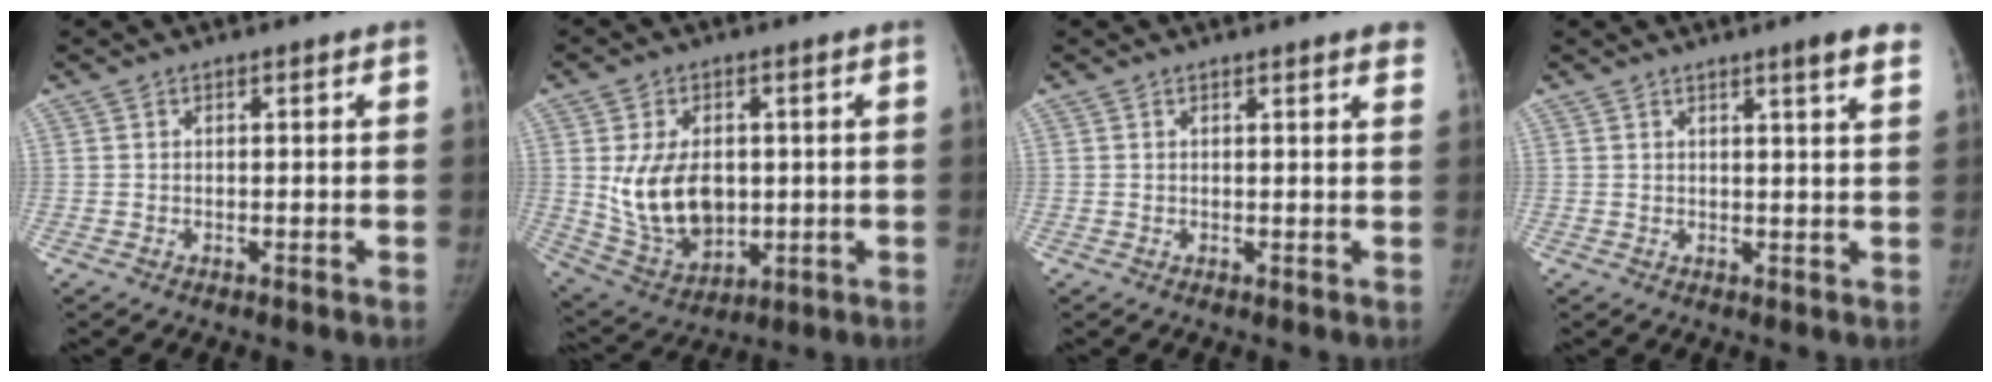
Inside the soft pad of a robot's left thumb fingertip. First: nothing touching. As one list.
[{"total": 13.6, "force": [0.8, 9.3, 10.0], "torque": [-0.149, -0.013, 0.038]}, {"total": 3.3, "force": [2.6, 0.4, 2.0], "torque": [-0.015, -0.004, 0.022]}, {"total": 5.2, "force": [3.5, 0.1, 3.9], "torque": [-0.047, -0.015, 0.044]}]